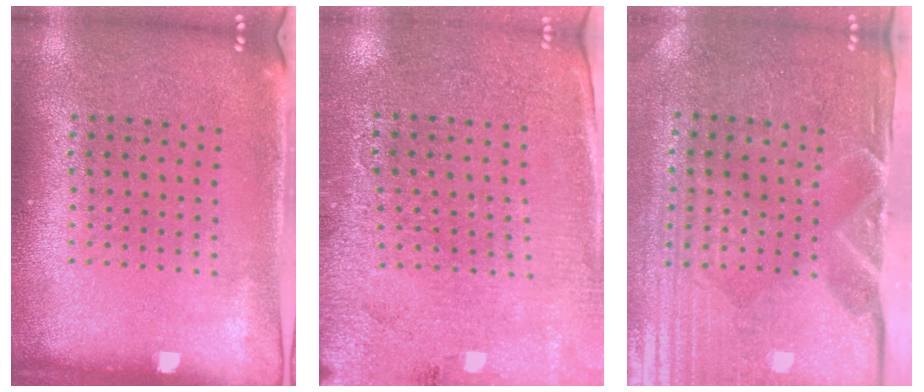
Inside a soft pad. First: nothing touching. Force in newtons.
{"total": 3.0, "press": 2.9, "slide": 0.8}
{"total": 4.8, "press": 4.2, "slide": 2.4}